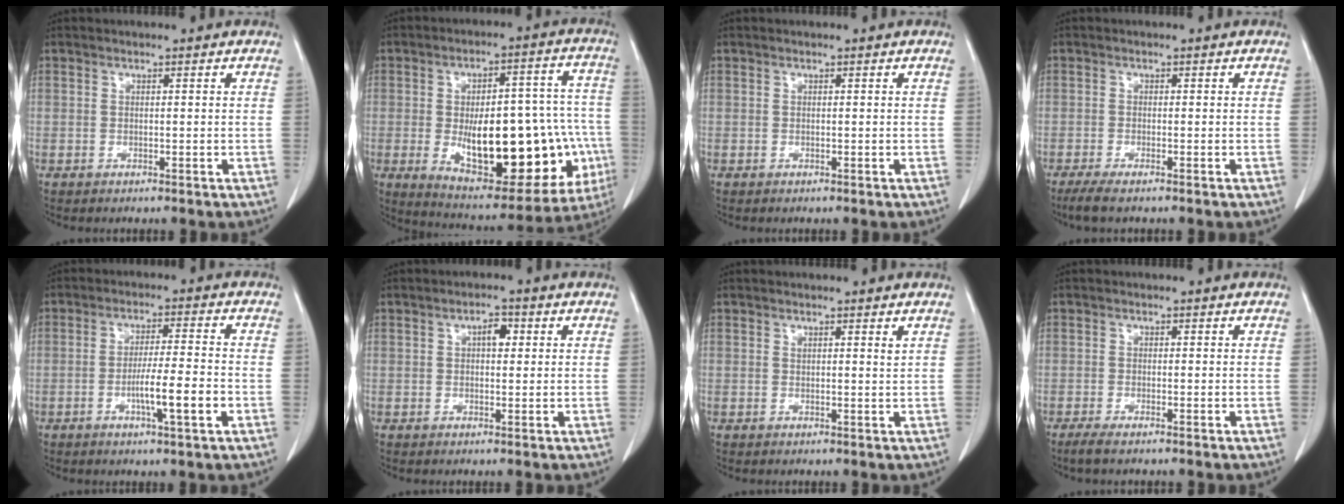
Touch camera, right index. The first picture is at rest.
{"total": 25.9, "force": [-5.6, 10.0, 23.2], "torque": [-0.281, 0.026, -0.051]}
{"total": 0.0}
{"total": 3.3, "force": [-2.5, 0.3, 2.1], "torque": [-0.039, -0.009, -0.044]}
{"total": 7.3, "force": [-2.5, 0.1, 6.8], "torque": [-0.114, -0.004, -0.042]}
{"total": 2.6, "force": [0.7, 1.3, 2.1], "torque": [-0.031, 0.006, 0.008]}
{"total": 0.8, "force": [0.6, -0.1, 0.5], "torque": [-0.013, -0.004, 0.009]}
{"total": 2.1, "force": [-1.5, 0.1, 1.4], "torque": [-0.028, -0.007, -0.029]}